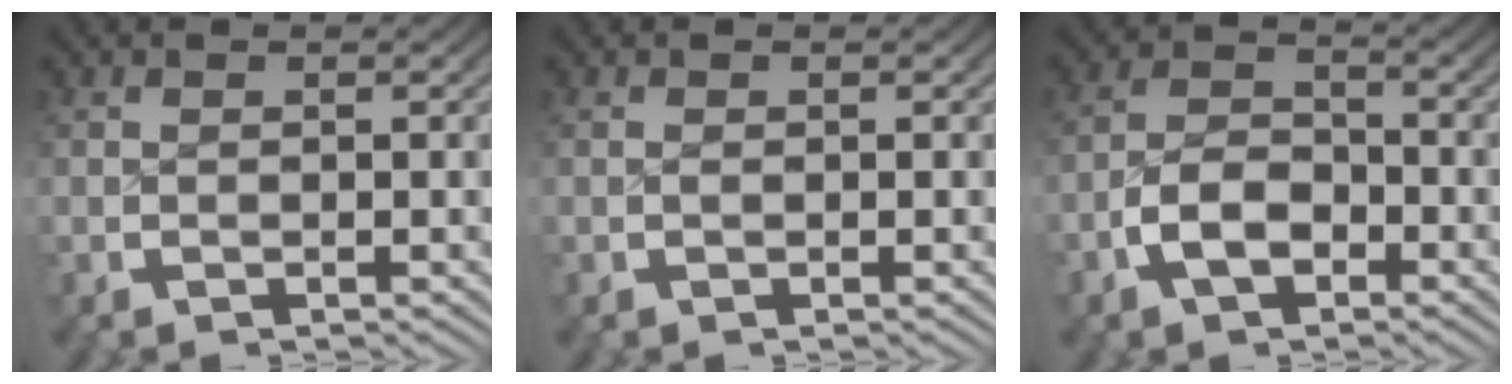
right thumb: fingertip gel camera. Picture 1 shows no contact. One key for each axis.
{"total": 0.0}
{"total": 4.9, "fx": -2.0, "fy": 3.2, "fz": 3.1, "tx": -0.062, "ty": -0.009, "tz": -0.032}